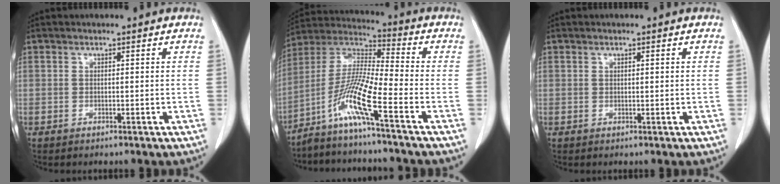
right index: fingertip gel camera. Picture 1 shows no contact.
{"total": 11.6, "force": [-6.2, -1.0, 9.7], "torque": [-0.207, -0.008, -0.129]}
{"total": 0.9, "force": [0.3, 0.3, 0.8], "torque": [-0.017, 0.002, 0.006]}